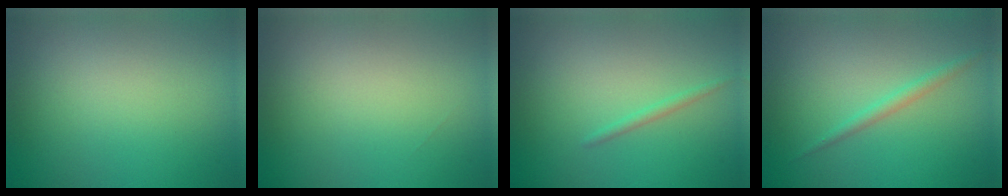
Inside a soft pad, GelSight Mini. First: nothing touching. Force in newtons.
{"total": 0.0}
{"total": 0.8, "press": 0.8, "slide": 0.1}
{"total": 1.3, "press": 1.3, "slide": 0.1}